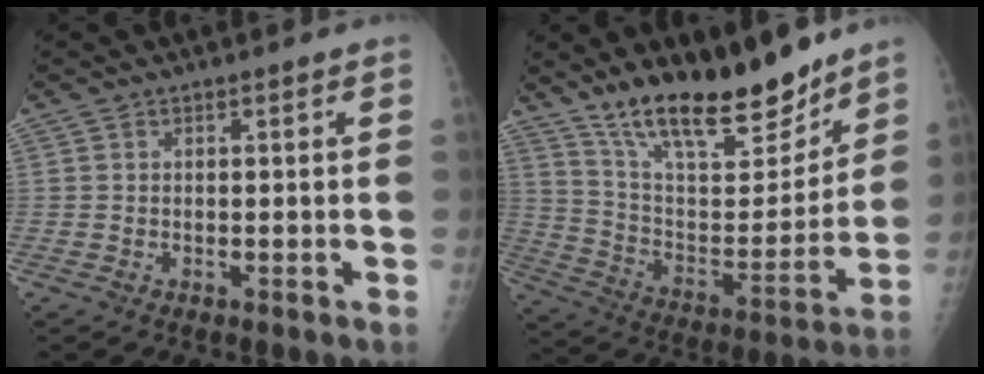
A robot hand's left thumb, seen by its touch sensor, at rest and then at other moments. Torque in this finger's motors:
{"motor_torque": [0.54, 0.33, 1.39, -1.37, 0.10]}